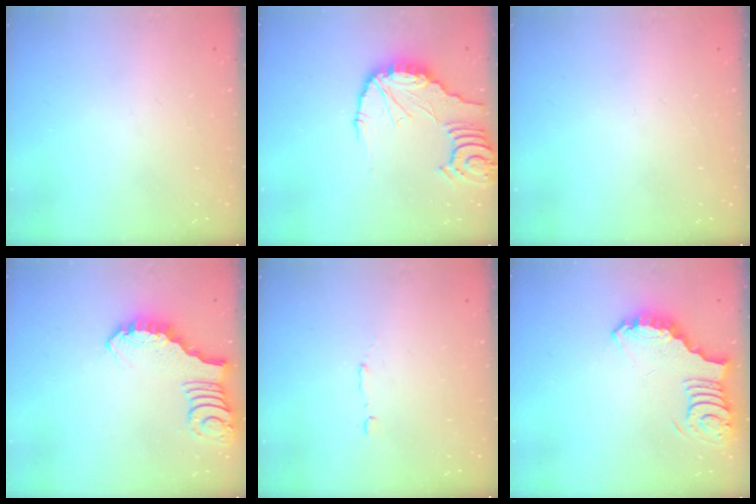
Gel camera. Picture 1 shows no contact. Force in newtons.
{"total": 9.4, "press": 9.4, "slide": 1.1}
{"total": 0.0}
{"total": 2.4, "press": 2.4, "slide": 0.3}
{"total": 2.9, "press": 2.9, "slide": 0.6}
{"total": 3.6, "press": 3.6, "slide": 0.6}